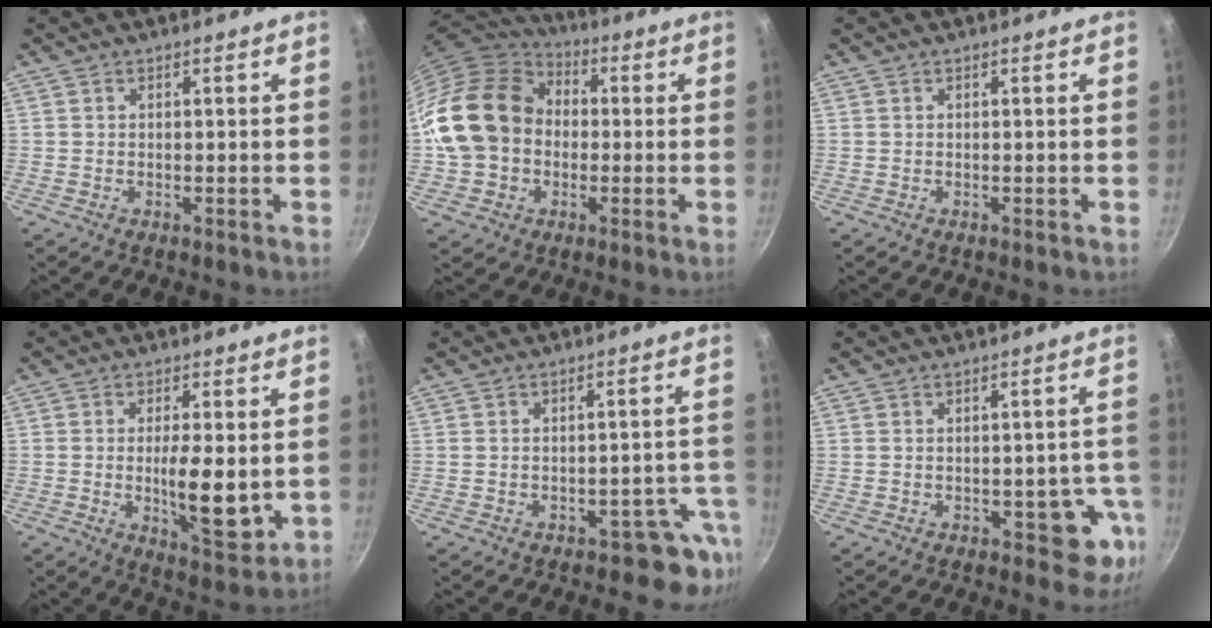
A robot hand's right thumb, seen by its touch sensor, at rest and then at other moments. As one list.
[{"total": 19.2, "force": [0.1, 15.5, 11.3], "torque": [-0.199, 0.045, 0.000]}, {"total": 0.0}, {"total": 10.3, "force": [-0.7, 3.5, 9.7], "torque": [-0.150, -0.015, -0.002]}, {"total": 5.5, "force": [-3.7, 3.4, 2.1], "torque": [0.034, 0.050, -0.042]}, {"total": 7.2, "force": [-2.5, 4.1, 5.3], "torque": [-0.007, 0.020, -0.028]}]